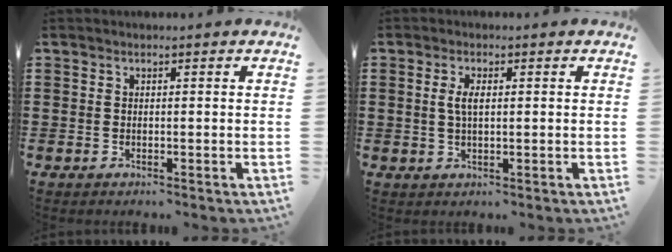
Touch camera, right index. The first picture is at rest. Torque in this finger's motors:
{"motor_torque": [0.35, -0.06, 0.36, 0.10]}